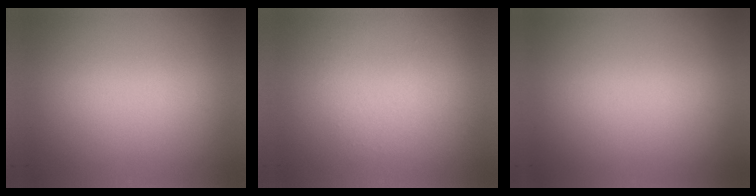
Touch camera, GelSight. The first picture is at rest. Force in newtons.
{"total": 1.1}
{"total": 10.6}